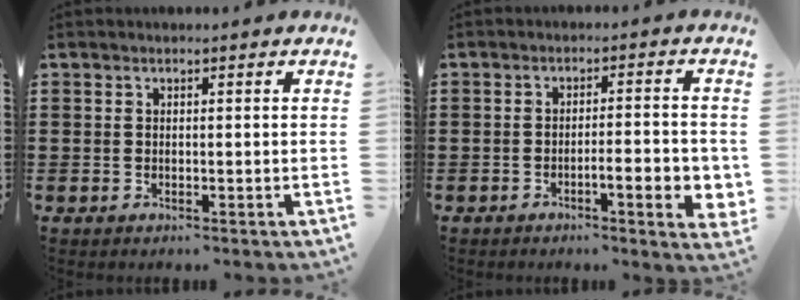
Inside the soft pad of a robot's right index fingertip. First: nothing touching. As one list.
[{"total": 5.3, "force": [-1.7, 1.0, 5.0], "torque": [-0.071, -0.007, -0.027]}]